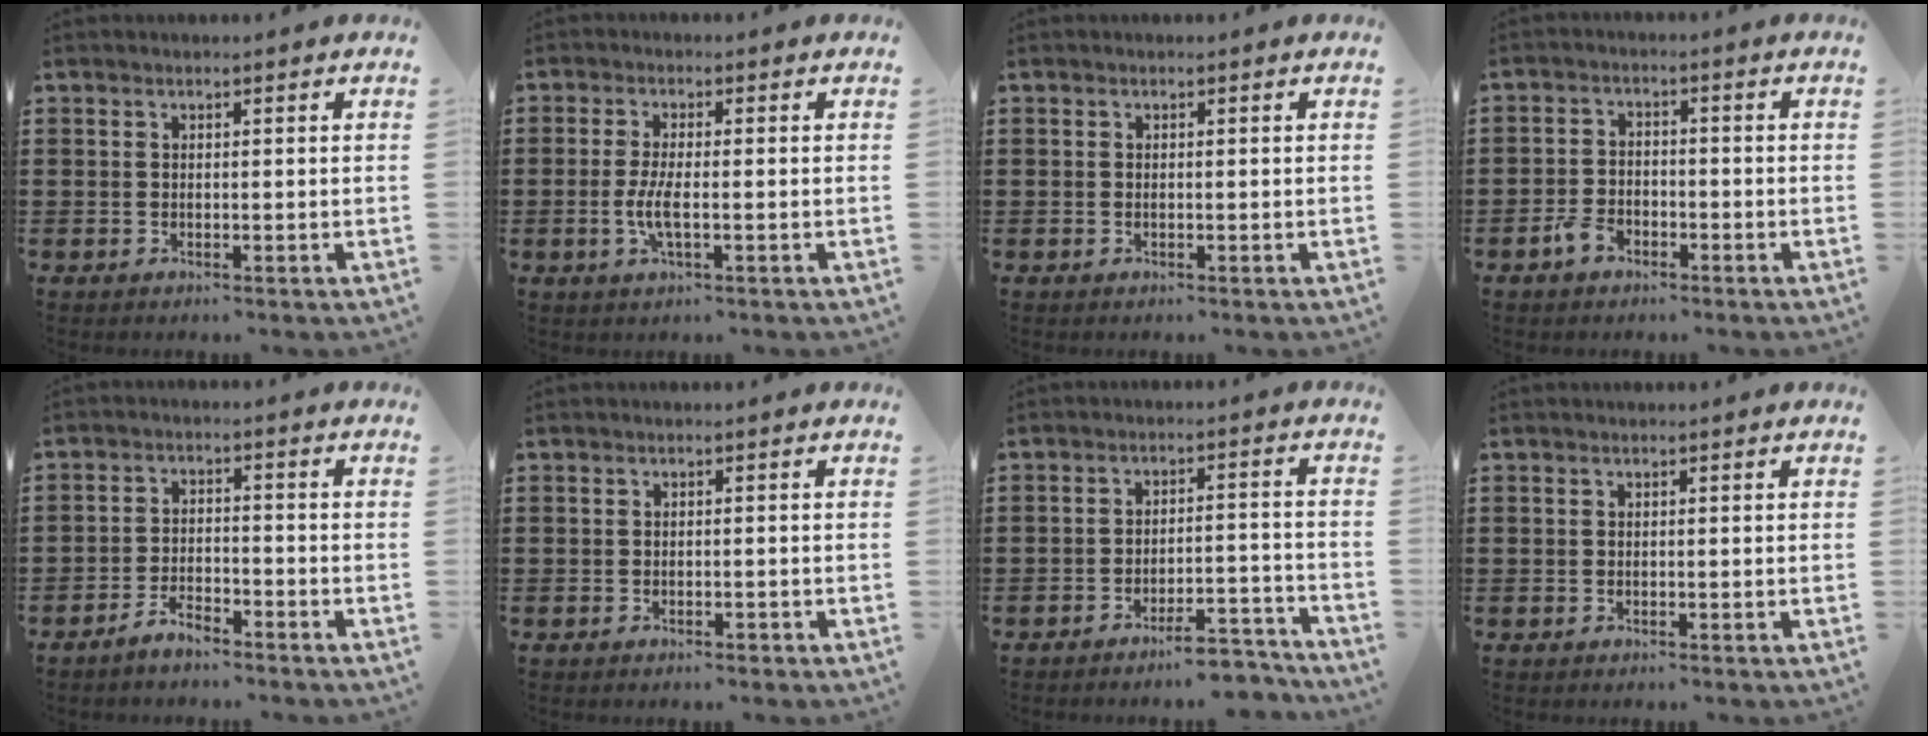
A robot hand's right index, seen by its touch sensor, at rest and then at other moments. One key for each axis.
{"total": 4.0, "fx": -0.9, "fy": 0.9, "fz": 3.8, "tx": -0.088, "ty": -0.007, "tz": -0.023}
{"total": 0.0}
{"total": 3.4, "fx": -2.3, "fy": 1.9, "fz": 1.5, "tx": -0.036, "ty": 0.005, "tz": -0.046}
{"total": 3.3, "fx": -3.2, "fy": 0.6, "fz": 0.8, "tx": -0.016, "ty": 0.010, "tz": -0.063}
{"total": 0.7, "fx": -0.6, "fy": 0.2, "fz": 0.3, "tx": -0.008, "ty": -0.002, "tz": -0.012}
{"total": 5.6, "fx": -5.2, "fy": 0.5, "fz": 2.1, "tx": -0.033, "ty": 0.000, "tz": -0.099}
{"total": 0.0}